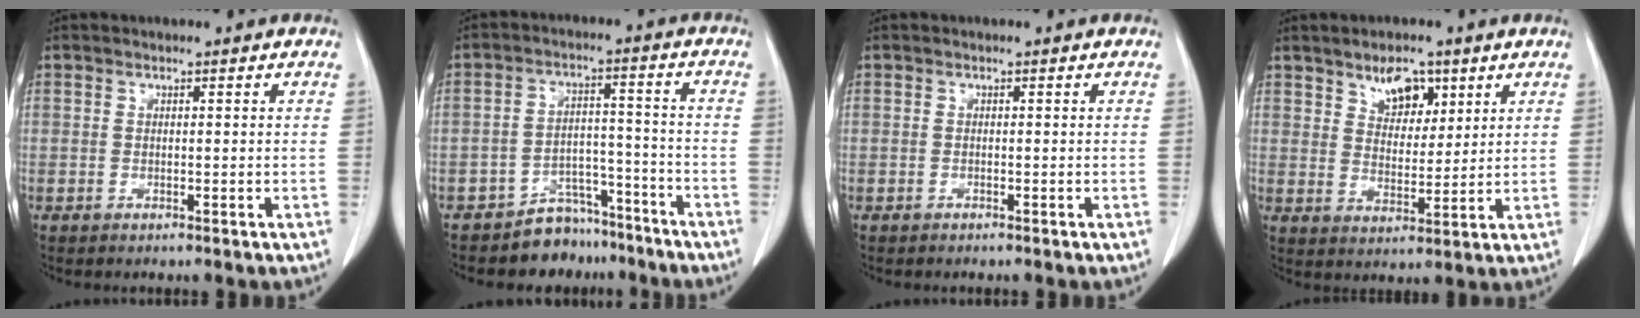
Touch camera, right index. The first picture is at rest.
{"total": 7.0, "force": [-5.9, 3.7, 0.5], "torque": [0.005, 0.039, -0.092]}
{"total": 0.0}
{"total": 6.3, "force": [3.8, 3.4, 3.7], "torque": [-0.060, 0.004, 0.069]}